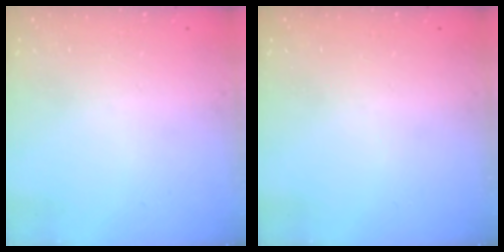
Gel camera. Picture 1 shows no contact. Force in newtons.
{"total": 0.0}